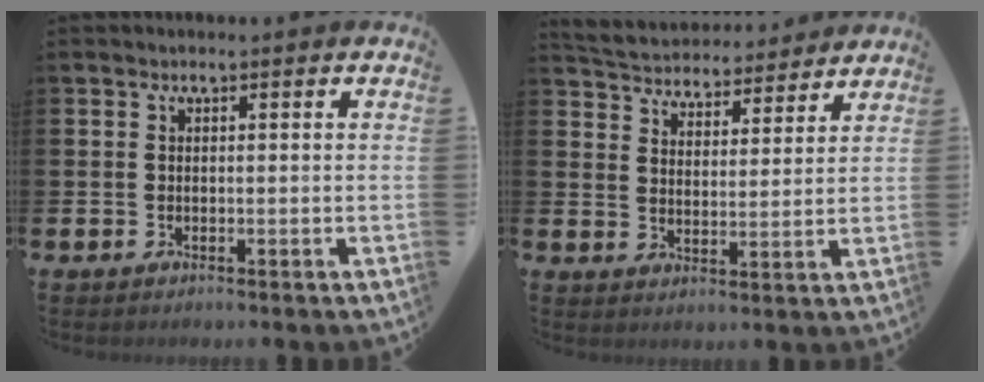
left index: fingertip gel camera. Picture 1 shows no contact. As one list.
[{"total": 4.7, "force": [4.6, 1.2, -0.2], "torque": [-0.018, -0.039, 0.077]}]